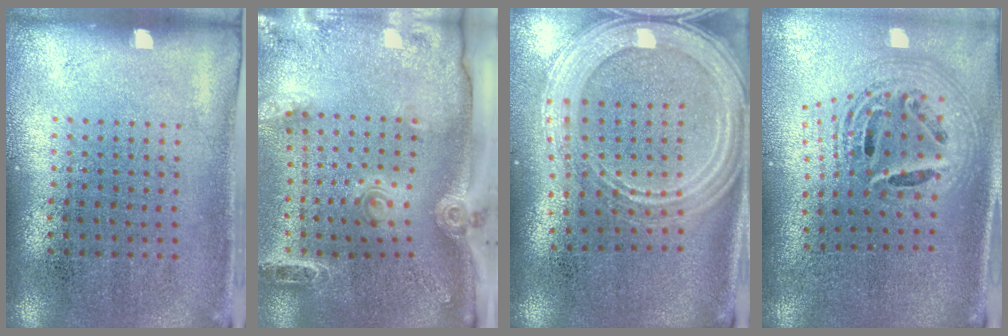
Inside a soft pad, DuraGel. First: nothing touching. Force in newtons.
{"total": 2.8, "press": 2.1, "slide": 1.9}
{"total": 2.8, "press": 2.3, "slide": 1.5}
{"total": 2.5, "press": 1.8, "slide": 1.7}